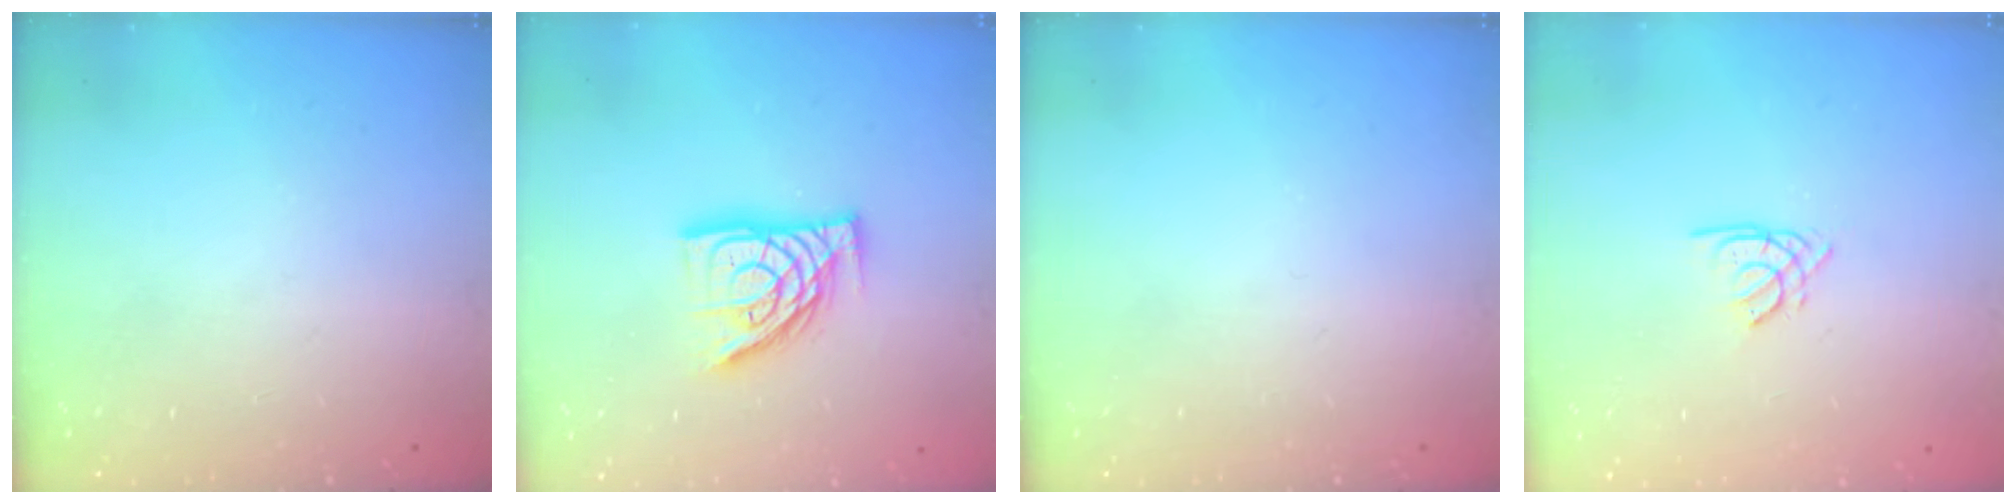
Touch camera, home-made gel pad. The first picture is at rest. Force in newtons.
{"total": 12.9, "press": 12.8, "slide": 1.4}
{"total": 0.0}
{"total": 1.5, "press": 1.4, "slide": 0.4}